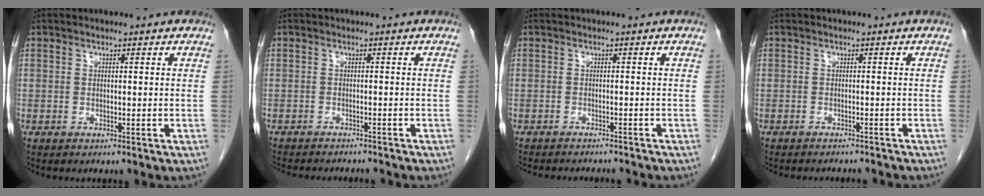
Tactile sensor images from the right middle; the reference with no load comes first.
{"total": 8.6, "force": [-8.0, 1.5, 2.9], "torque": [-0.037, -0.006, -0.104]}
{"total": 7.3, "force": [-6.8, 1.3, 2.3], "torque": [-0.023, -0.005, -0.084]}
{"total": 6.3, "force": [-5.9, 1.0, 1.7], "torque": [-0.015, -0.006, -0.065]}